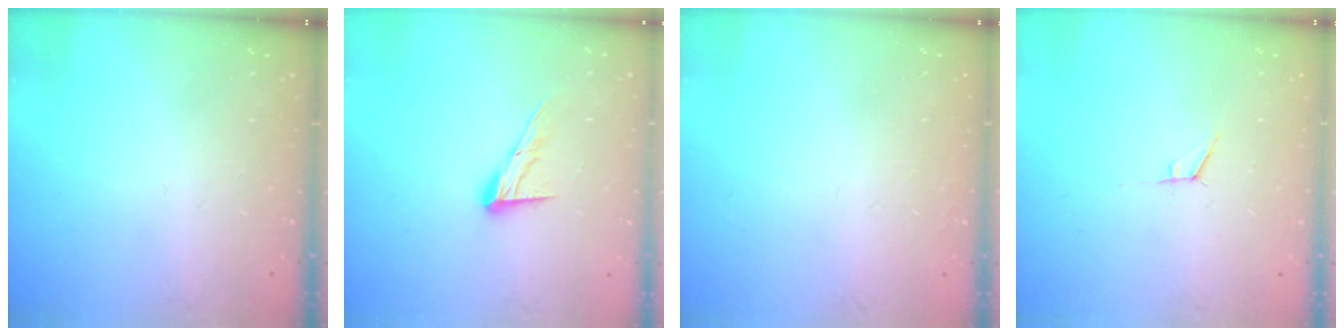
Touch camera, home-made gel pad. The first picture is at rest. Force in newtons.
{"total": 10.7, "press": 10.6, "slide": 1.3}
{"total": 1.5, "press": 1.5, "slide": 0.1}
{"total": 5.2, "press": 4.5, "slide": 2.5}